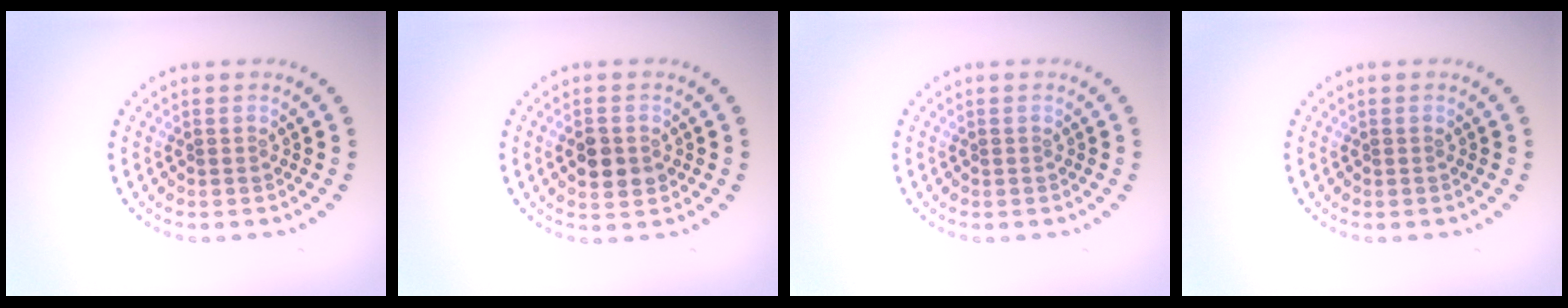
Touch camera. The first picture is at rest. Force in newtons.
{"total": 2.4, "press": 2.4, "slide": 0.2}
{"total": 0.0}
{"total": 0.0}